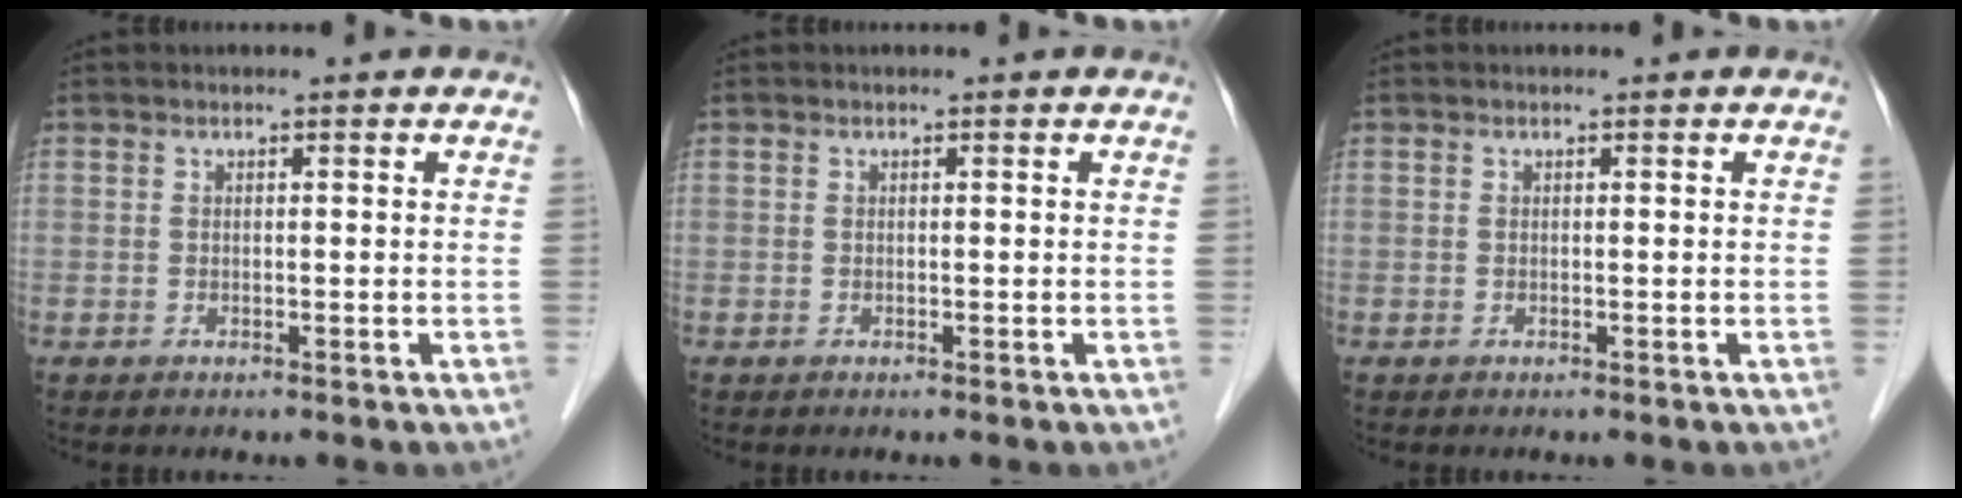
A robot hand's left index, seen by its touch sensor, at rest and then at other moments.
{"total": 0.0}
{"total": 0.0}